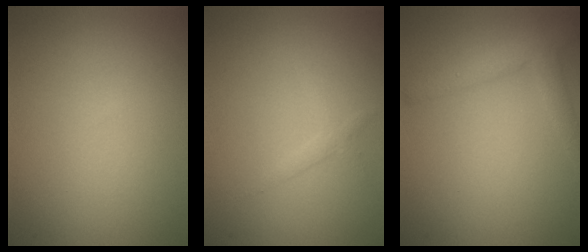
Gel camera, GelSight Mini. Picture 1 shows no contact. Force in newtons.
{"total": 1.2, "press": 1.2, "slide": 0.1}
{"total": 2.9, "press": 2.9, "slide": 0.2}